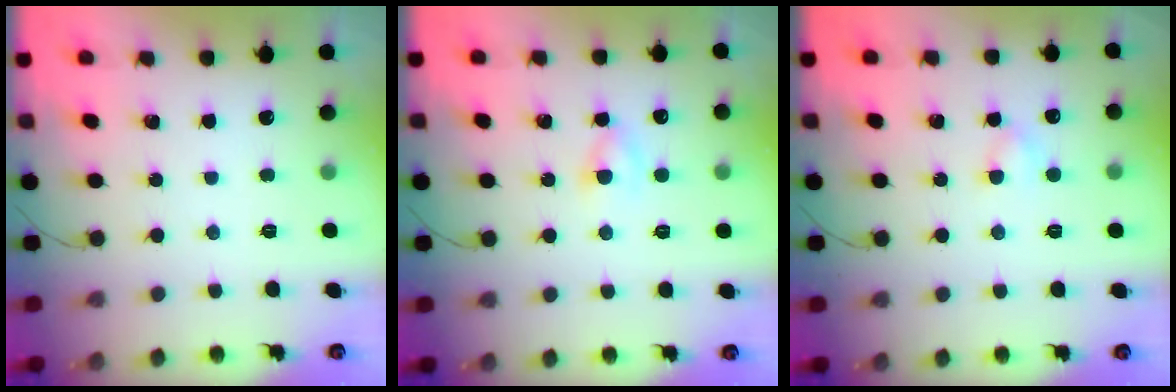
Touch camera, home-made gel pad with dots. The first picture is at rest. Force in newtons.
{"total": 3.1, "press": 2.9, "slide": 1.1}
{"total": 3.1, "press": 2.8, "slide": 1.2}